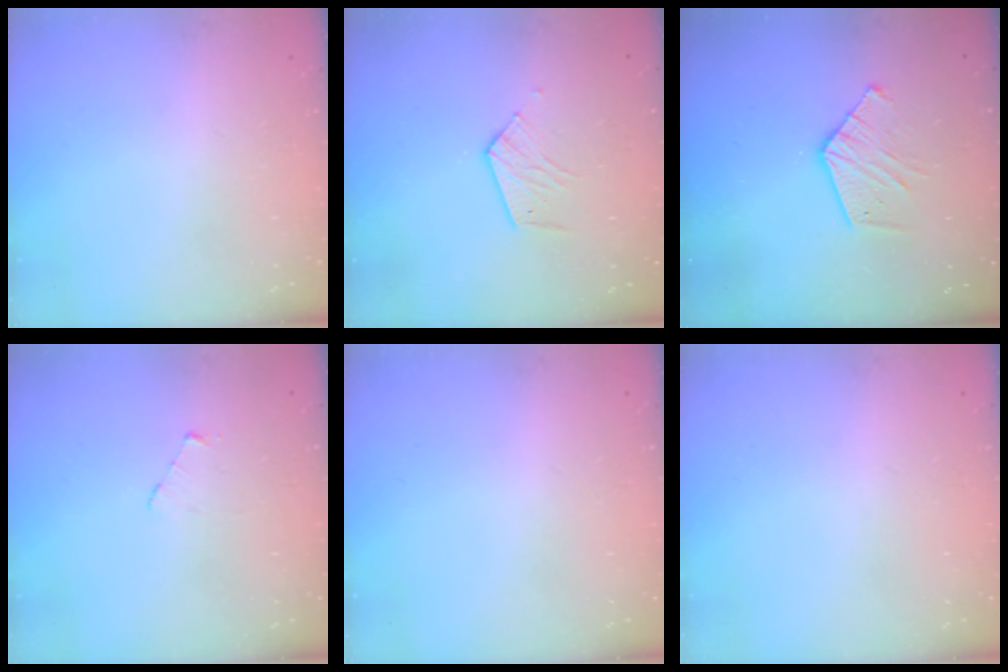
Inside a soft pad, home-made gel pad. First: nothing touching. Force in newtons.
{"total": 6.7, "press": 6.7, "slide": 0.2}
{"total": 9.8, "press": 9.7, "slide": 0.8}
{"total": 2.6, "press": 2.6, "slide": 0.3}
{"total": 0.0}
{"total": 0.0}